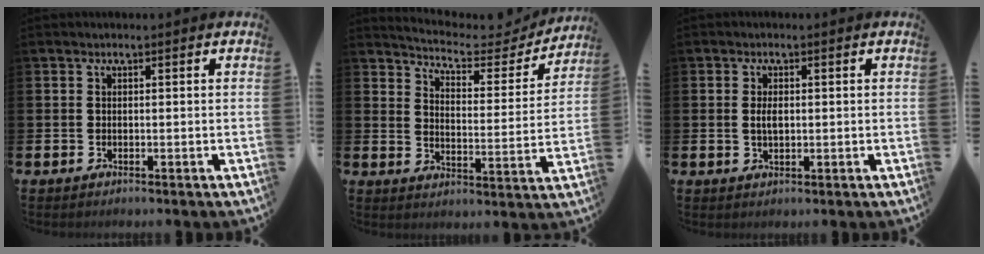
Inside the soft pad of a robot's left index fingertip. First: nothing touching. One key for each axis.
{"total": 5.7, "fx": 5.3, "fy": 1.4, "fz": 1.5, "tx": -0.053, "ty": -0.041, "tz": 0.084}
{"total": 2.0, "fx": 0.2, "fy": 1.0, "fz": 1.7, "tx": -0.028, "ty": 0.003, "tz": 0.000}